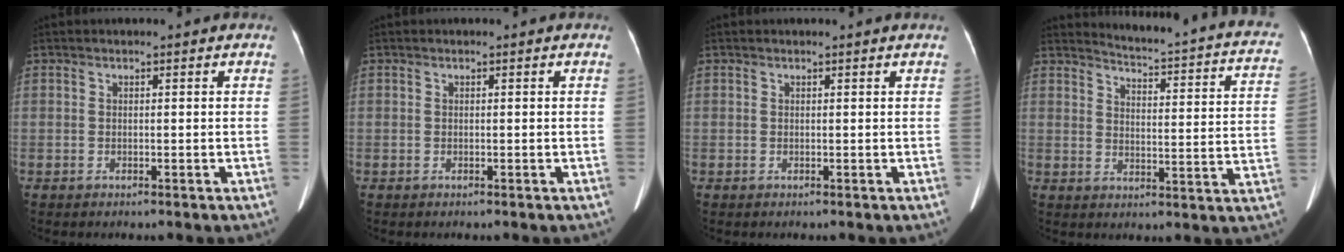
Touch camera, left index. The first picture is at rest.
{"total": 0.0}
{"total": 0.5, "force": [0.5, 0.0, 0.1], "torque": [-0.004, -0.002, 0.007]}
{"total": 17.7, "force": [15.9, 2.1, 7.6], "torque": [-0.098, -0.064, 0.169]}